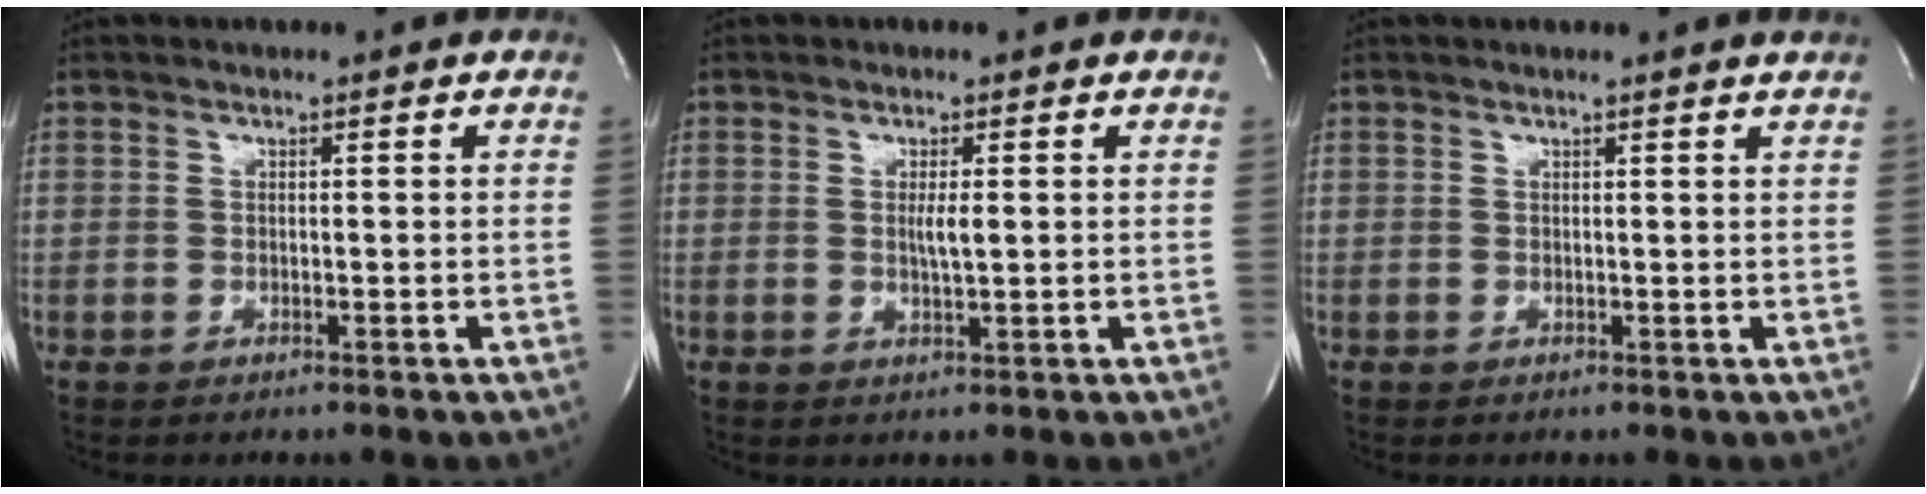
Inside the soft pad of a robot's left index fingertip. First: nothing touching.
{"total": 2.2, "force": [0.2, 0.1, 2.2], "torque": [-0.044, -0.003, 0.005]}
{"total": 1.2, "force": [1.1, -0.4, 0.3], "torque": [-0.019, -0.009, 0.014]}